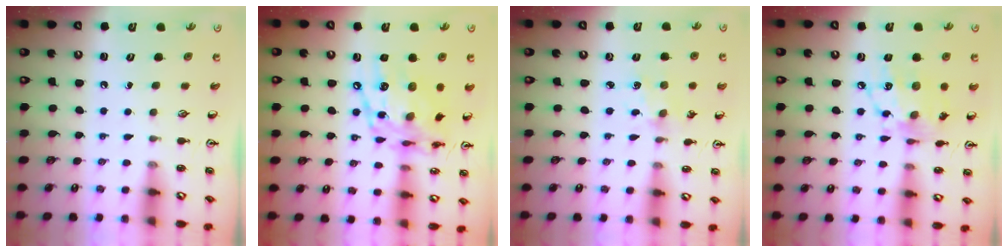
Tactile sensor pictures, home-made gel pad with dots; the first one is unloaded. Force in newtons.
{"total": 16.6, "press": 16.6, "slide": 1.4}
{"total": 1.6, "press": 1.5, "slide": 0.5}
{"total": 13.9, "press": 13.8, "slide": 1.0}